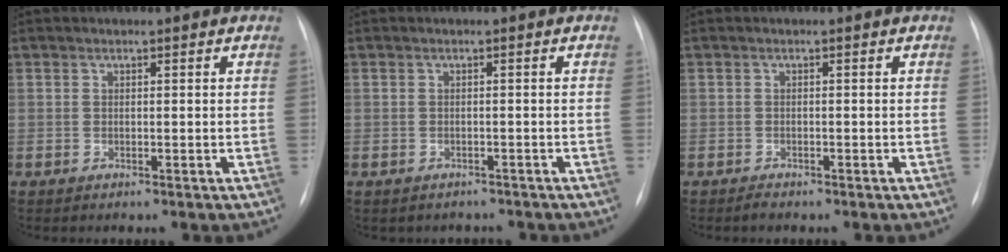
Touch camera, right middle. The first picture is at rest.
{"total": 2.9, "force": [-2.5, 1.5, 0.1], "torque": [-0.004, 0.008, -0.030]}
{"total": 0.8, "force": [-0.7, 0.2, 0.2], "torque": [-0.005, -0.002, -0.012]}